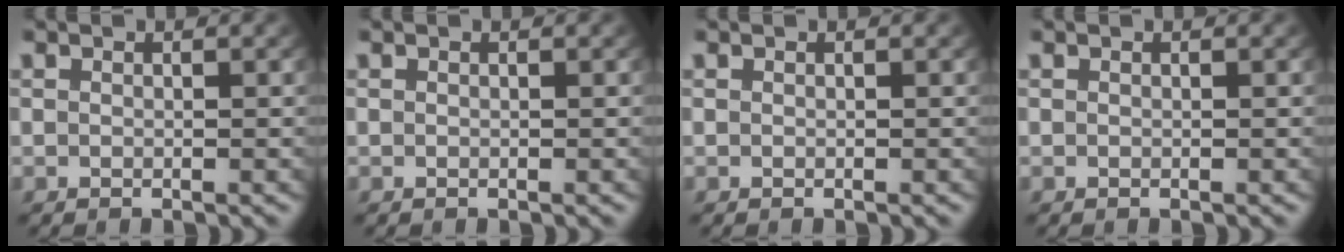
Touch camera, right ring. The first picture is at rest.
{"total": 0.0}
{"total": 0.0}
{"total": 0.0}